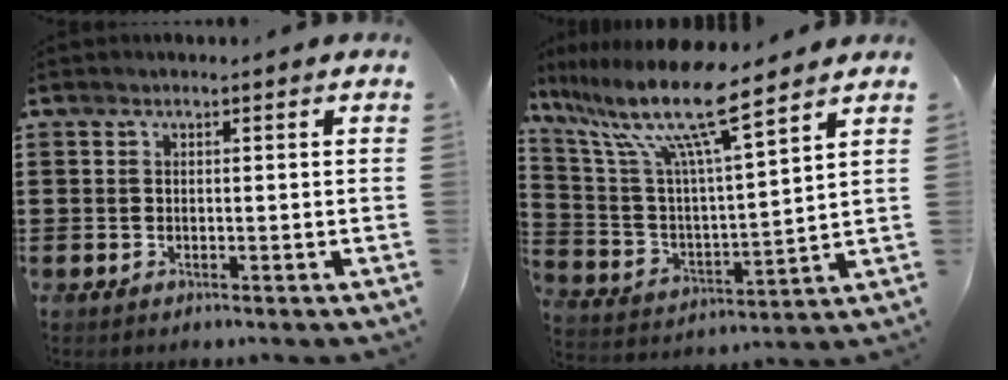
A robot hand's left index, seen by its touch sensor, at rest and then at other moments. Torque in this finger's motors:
{"motor_torque": [2.14, 0.00, 1.05, 0.21]}